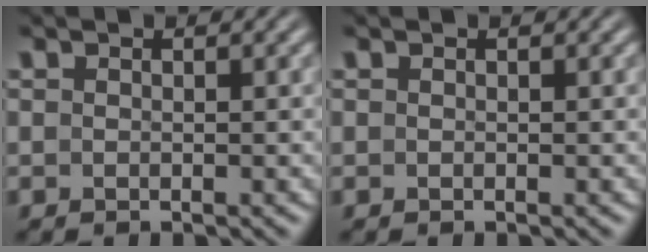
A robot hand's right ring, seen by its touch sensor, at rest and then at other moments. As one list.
[{"total": 0.0}]